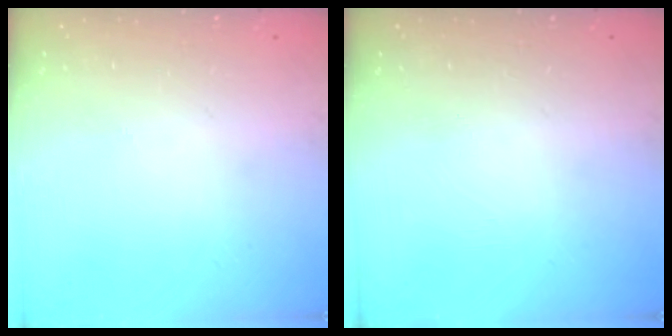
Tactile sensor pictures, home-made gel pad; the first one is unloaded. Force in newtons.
{"total": 0.0}